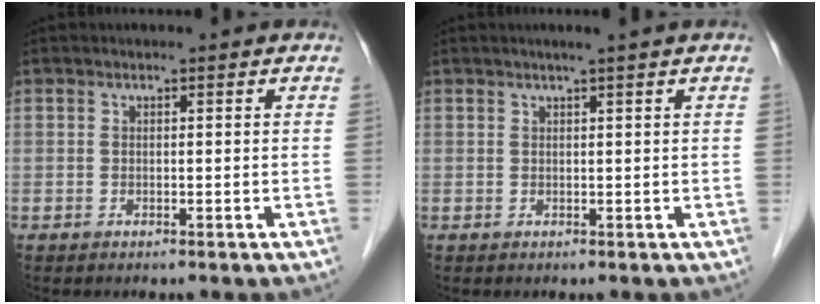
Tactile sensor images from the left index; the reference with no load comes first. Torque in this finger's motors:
{"motor_torque": [0.10, -0.34, 0.23, 0.03]}